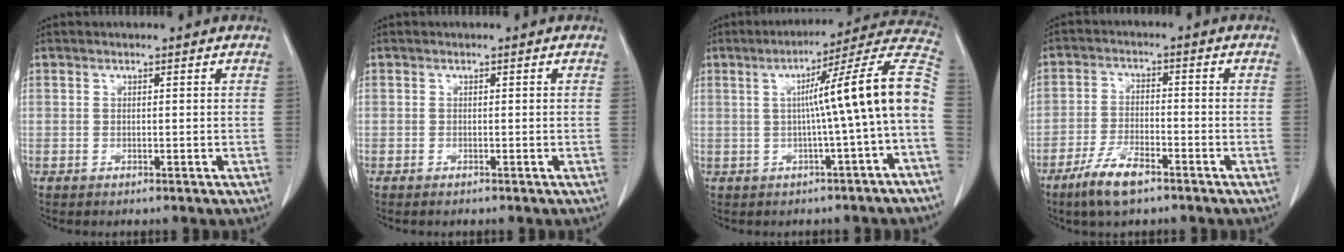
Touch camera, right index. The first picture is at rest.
{"total": 0.5, "force": [-0.4, 0.1, 0.3], "torque": [-0.009, -0.001, -0.007]}
{"total": 13.9, "force": [-0.9, -1.4, 13.8], "torque": [-0.180, 0.034, -0.020]}
{"total": 7.0, "force": [-4.8, 1.8, 4.8], "torque": [-0.099, -0.008, -0.088]}